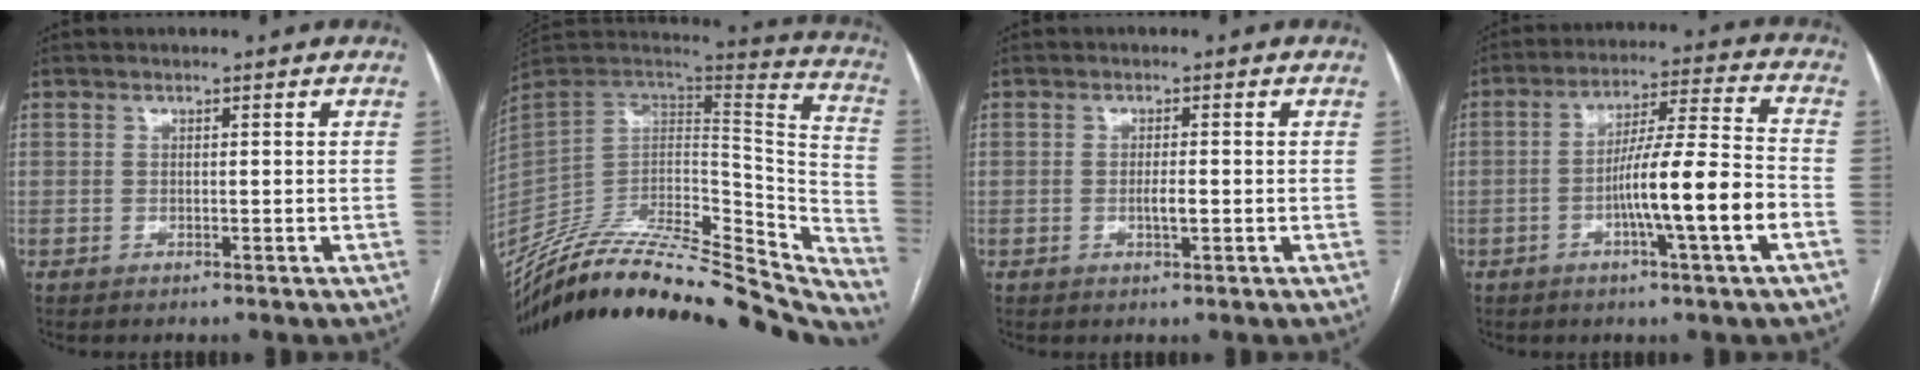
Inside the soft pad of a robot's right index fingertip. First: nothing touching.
{"total": 43.7, "force": [-39.5, 8.9, 16.4], "torque": [-0.238, -0.052, -0.539]}
{"total": 1.8, "force": [-0.4, 0.3, 1.7], "torque": [-0.034, -0.001, -0.006]}
{"total": 12.6, "force": [-4.0, -0.6, 12.0], "torque": [-0.203, 0.006, -0.070]}